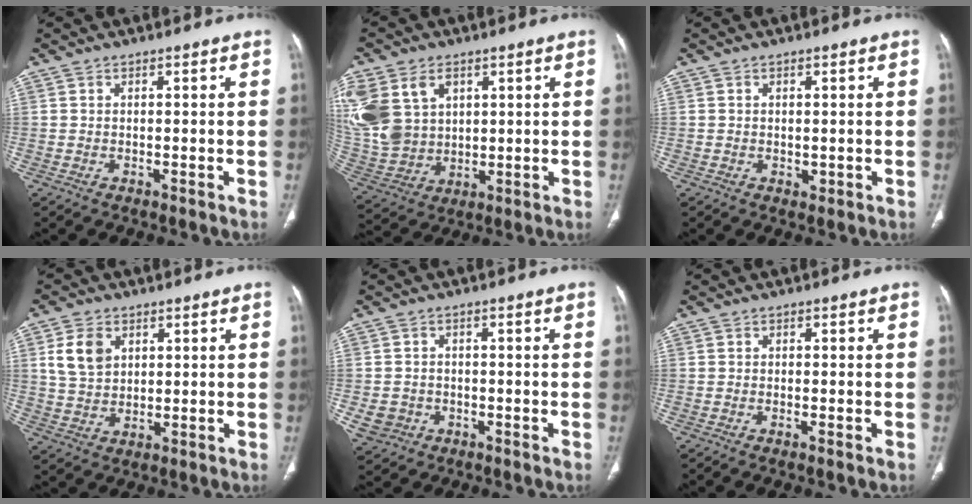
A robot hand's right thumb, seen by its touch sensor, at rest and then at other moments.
{"total": 18.3, "force": [6.1, 13.6, 10.7], "torque": [-0.248, 0.001, 0.142]}
{"total": 0.9, "force": [0.1, 0.8, 0.5], "torque": [-0.007, -0.002, 0.003]}
{"total": 7.0, "force": [2.5, 5.1, 4.2], "torque": [-0.064, -0.007, 0.053]}
{"total": 4.6, "force": [-1.6, 4.1, 1.3], "torque": [-0.021, 0.010, -0.021]}
{"total": 0.8, "force": [-0.5, 0.0, 0.6], "torque": [-0.019, -0.001, -0.012]}